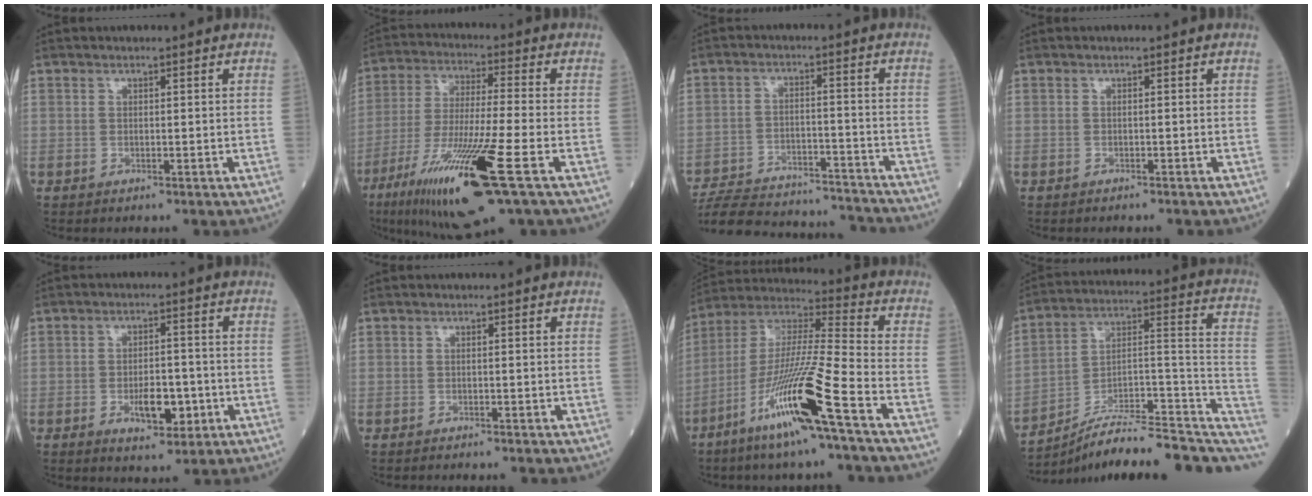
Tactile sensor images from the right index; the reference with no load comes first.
{"total": 18.0, "force": [-8.6, 0.8, 15.8], "torque": [-0.309, -0.044, -0.154]}
{"total": 21.1, "force": [-20.0, 3.3, 5.9], "torque": [-0.127, -0.008, -0.287]}
{"total": 1.2, "force": [-1.1, 0.1, 0.4], "torque": [-0.007, -0.001, -0.015]}
{"total": 6.0, "force": [-2.0, 2.5, 5.0], "torque": [-0.079, -0.001, -0.024]}
{"total": 1.6, "force": [-1.5, 0.1, 0.6], "torque": [-0.010, -0.002, -0.017]}
{"total": 16.9, "force": [-8.5, -0.7, 14.6], "torque": [-0.302, -0.028, -0.165]}
{"total": 18.8, "force": [-15.4, 3.6, 10.2], "torque": [-0.107, 0.058, -0.235]}